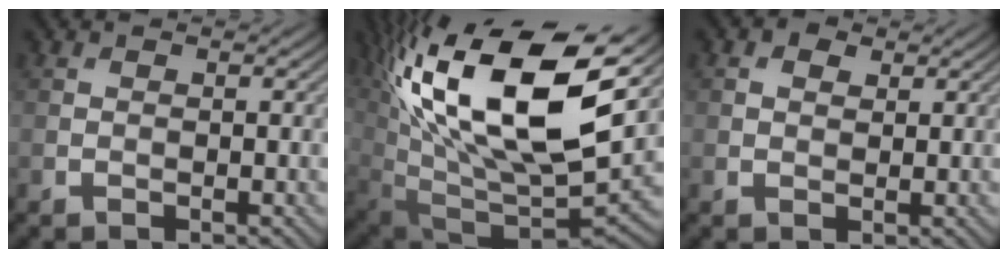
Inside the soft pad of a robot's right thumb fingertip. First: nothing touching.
{"total": 19.9, "force": [7.5, 10.0, 15.4], "torque": [-0.315, 0.013, 0.143]}
{"total": 1.9, "force": [0.9, 1.3, 1.0], "torque": [-0.021, 0.003, 0.015]}